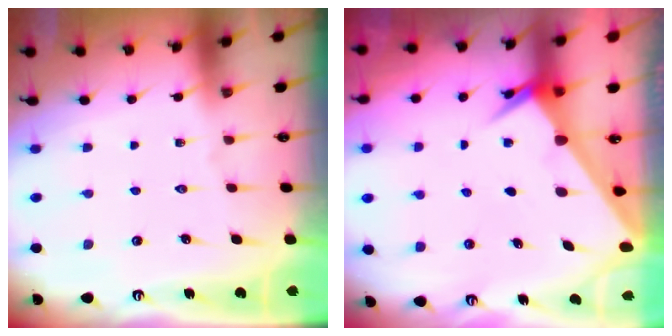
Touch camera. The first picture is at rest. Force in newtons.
{"total": 2.5, "press": 2.5, "slide": 0.2}